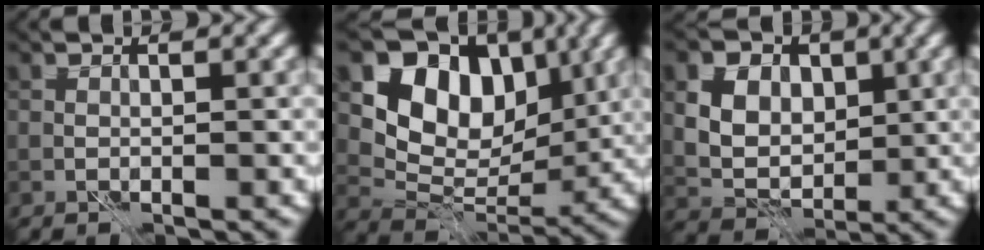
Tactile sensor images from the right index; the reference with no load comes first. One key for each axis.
{"total": 10.3, "fx": 4.3, "fy": 7.2, "fz": 5.9, "tx": -0.102, "ty": -0.009, "tz": 0.072}
{"total": 10.9, "fx": 4.2, "fy": 8.3, "fz": 5.6, "tx": -0.098, "ty": 0.031, "tz": 0.058}